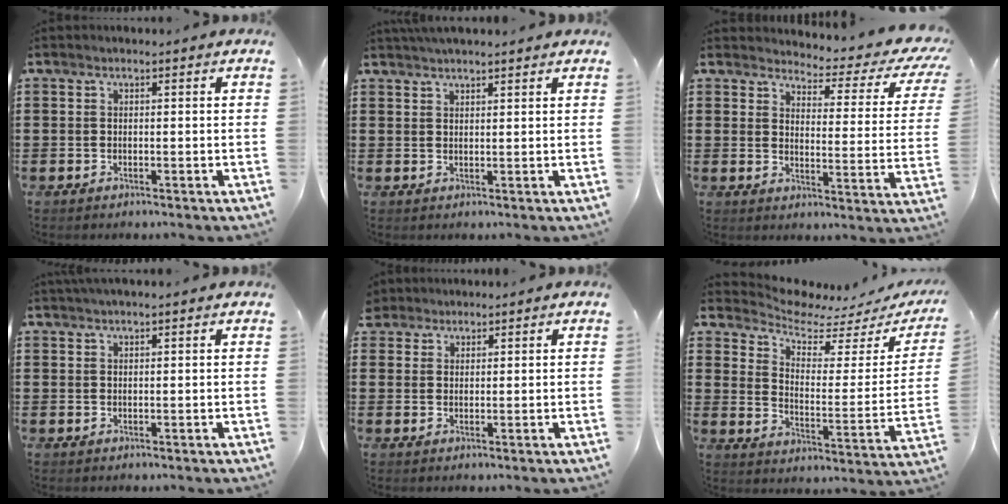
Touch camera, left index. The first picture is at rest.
{"total": 1.9, "force": [1.8, 0.1, 0.5], "torque": [-0.012, 0.002, 0.036]}
{"total": 3.9, "force": [3.2, 1.1, 1.8], "torque": [-0.041, -0.030, 0.045]}
{"total": 1.3, "force": [1.1, 0.0, 0.5], "torque": [-0.011, -0.001, 0.022]}
{"total": 2.3, "force": [1.9, 1.3, 0.0], "torque": [-0.008, 0.010, 0.037]}
{"total": 5.0, "force": [4.6, 1.1, 1.4], "torque": [-0.056, -0.038, 0.077]}